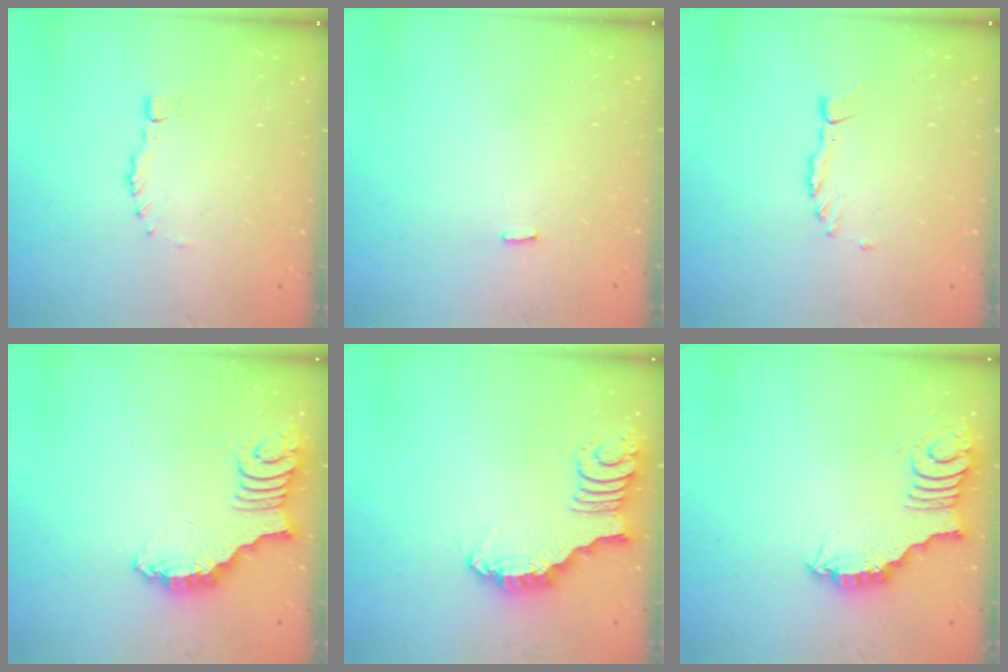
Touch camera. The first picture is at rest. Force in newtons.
{"total": 2.6, "press": 2.6, "slide": 0.1}
{"total": 2.3, "press": 2.2, "slide": 0.4}
{"total": 2.7, "press": 2.6, "slide": 0.5}
{"total": 2.9, "press": 2.9, "slide": 0.1}
{"total": 3.0, "press": 3.0, "slide": 0.0}